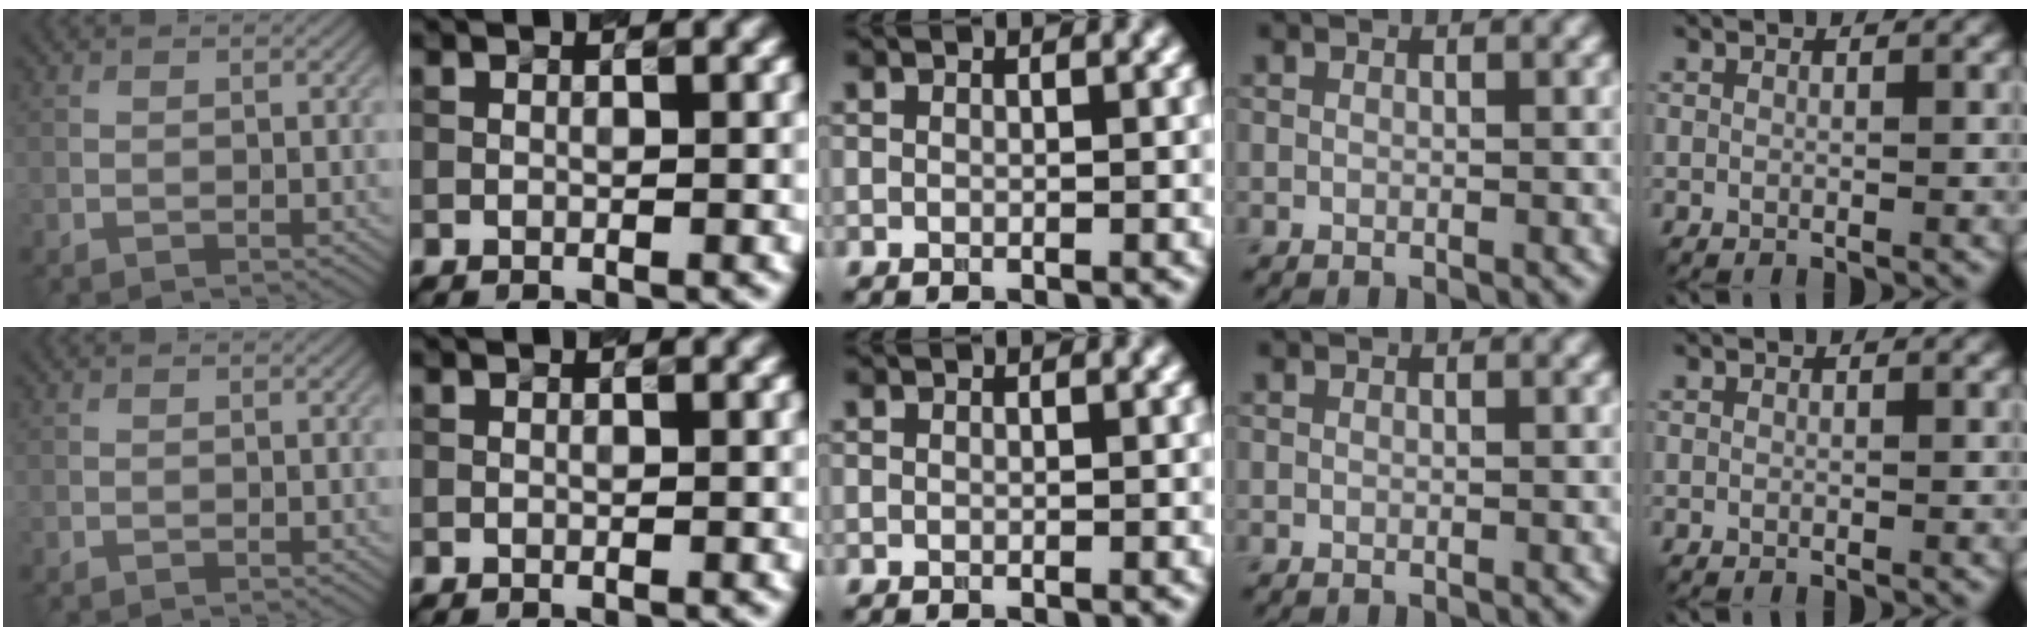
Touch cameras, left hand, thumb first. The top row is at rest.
{}